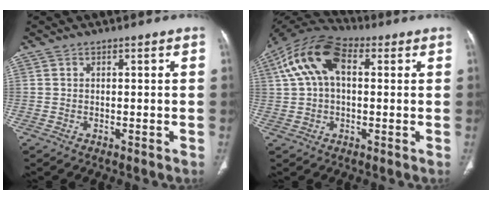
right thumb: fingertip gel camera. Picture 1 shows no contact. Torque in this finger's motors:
{"motor_torque": [-1.09, 1.78, 1.36, 0.01, 0.17]}